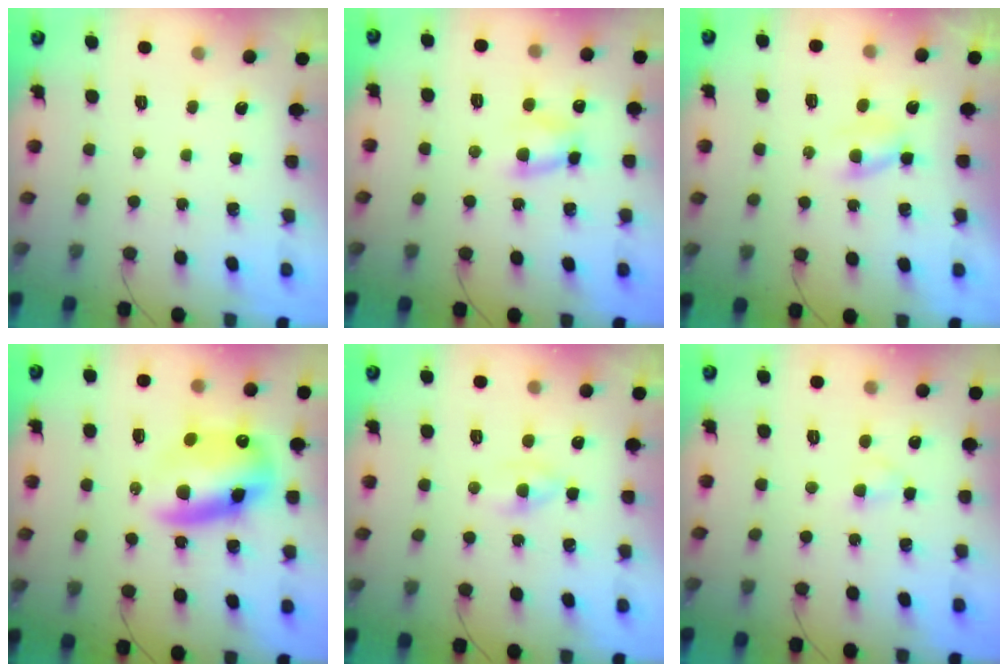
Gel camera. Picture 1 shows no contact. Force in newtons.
{"total": 5.7, "press": 5.7, "slide": 0.1}
{"total": 2.0, "press": 1.8, "slide": 0.9}
{"total": 14.1, "press": 13.7, "slide": 3.3}
{"total": 1.4, "press": 1.1, "slide": 0.9}
{"total": 2.4, "press": 2.2, "slide": 1.0}